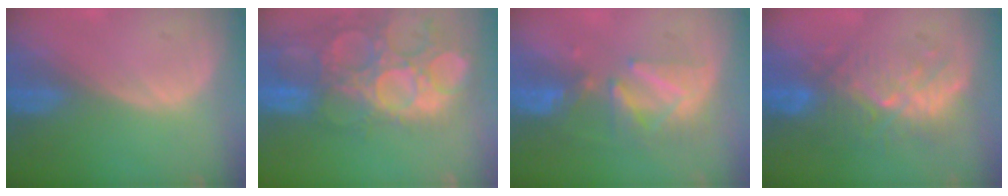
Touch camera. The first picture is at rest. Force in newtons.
{"total": 15.1, "press": 12.6, "slide": 8.4}
{"total": 8.2, "press": 7.4, "slide": 3.6}
{"total": 9.4, "press": 9.0, "slide": 2.7}